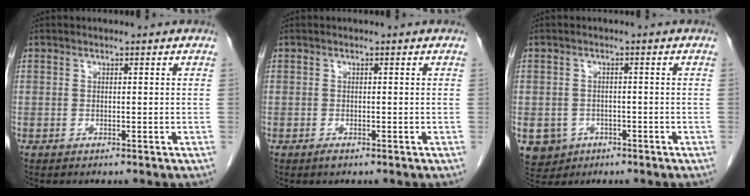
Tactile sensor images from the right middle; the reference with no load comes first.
{"total": 0.7, "force": [-0.5, 0.2, 0.4], "torque": [-0.008, -0.001, -0.006]}
{"total": 5.9, "force": [-2.5, 5.1, 1.3], "torque": [-0.025, 0.003, -0.032]}